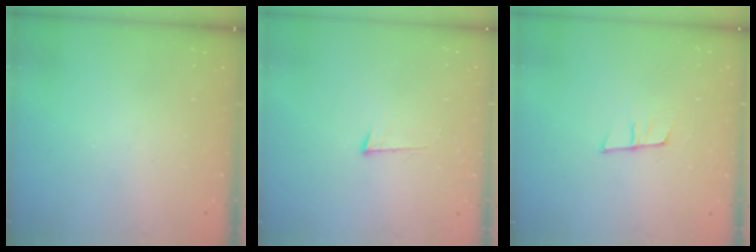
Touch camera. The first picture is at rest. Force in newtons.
{"total": 4.3, "press": 4.2, "slide": 0.5}
{"total": 6.9, "press": 6.3, "slide": 2.8}